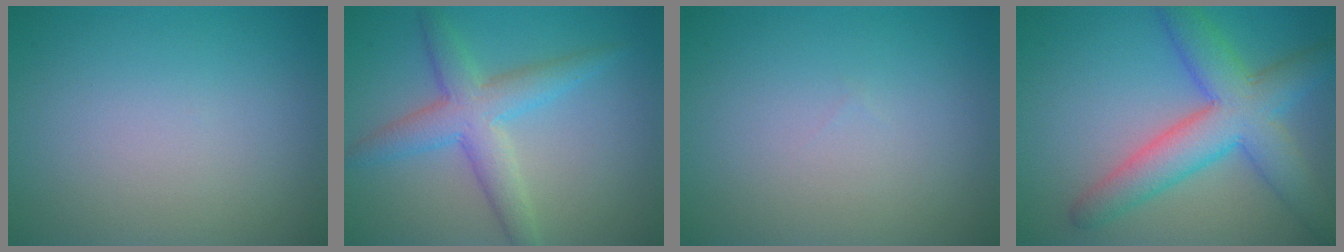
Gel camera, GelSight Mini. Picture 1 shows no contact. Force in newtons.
{"total": 4.6, "press": 4.6, "slide": 0.1}
{"total": 0.0}
{"total": 7.4, "press": 7.4, "slide": 0.2}